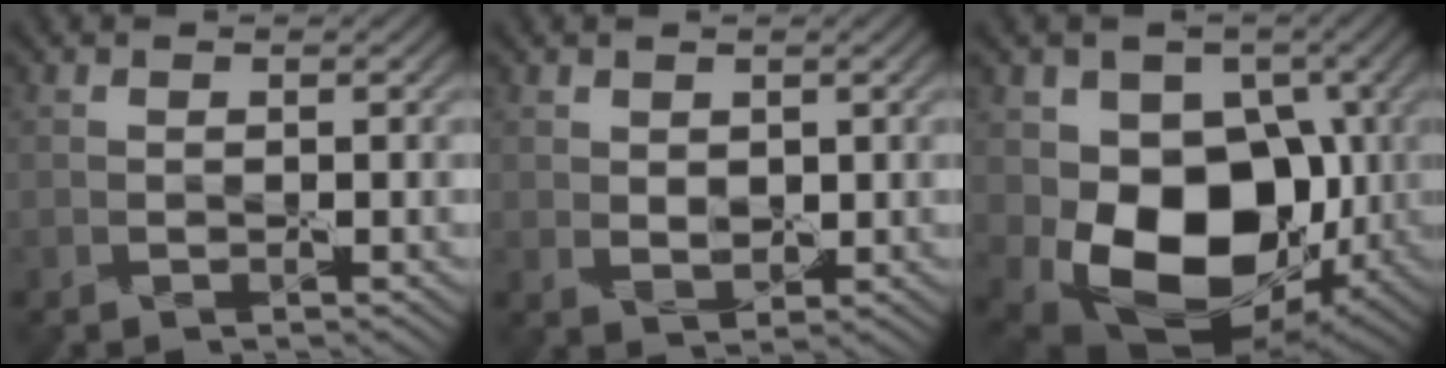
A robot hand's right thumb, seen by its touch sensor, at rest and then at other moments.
{"total": 2.1, "force": [1.0, 1.5, 1.1], "torque": [-0.030, -0.005, 0.021]}
{"total": 14.3, "force": [-1.6, 10.5, 9.6], "torque": [-0.163, -0.036, -0.026]}